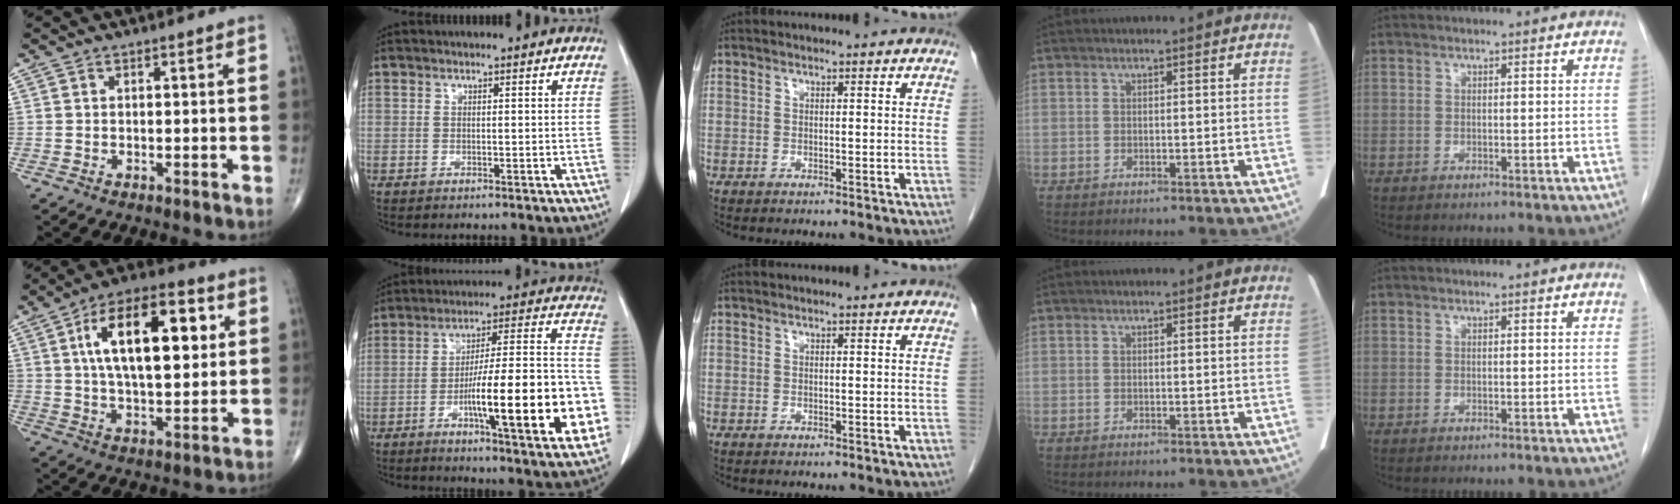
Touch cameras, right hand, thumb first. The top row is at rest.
{"thumb": {"total": 19.8, "force": [5.2, 9.0, 16.9], "torque": [-0.255, 0.004, 0.081]}, "index": {"total": 22.7, "force": [-6.5, 2.9, 21.5], "torque": [-0.266, 0.013, -0.091]}}